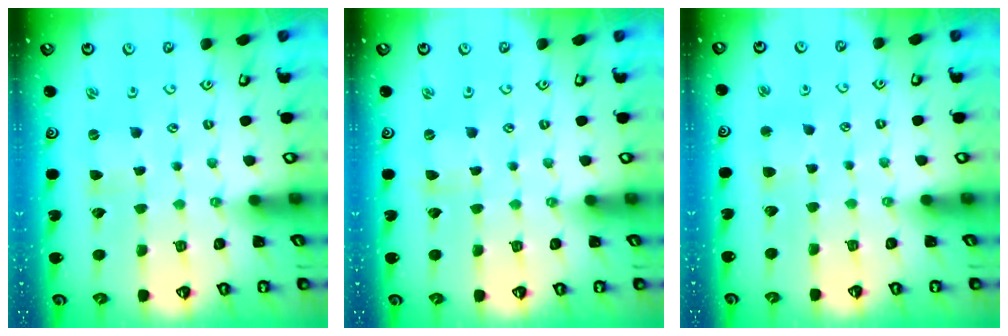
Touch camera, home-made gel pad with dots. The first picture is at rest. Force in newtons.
{"total": 0.0}
{"total": 2.9, "press": 2.9, "slide": 0.3}